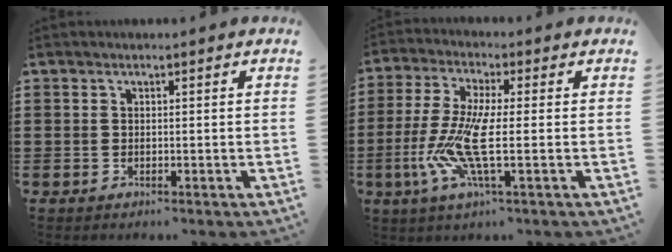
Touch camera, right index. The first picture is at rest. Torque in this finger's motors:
{"motor_torque": [2.14, 0.00, 0.52, 0.19]}